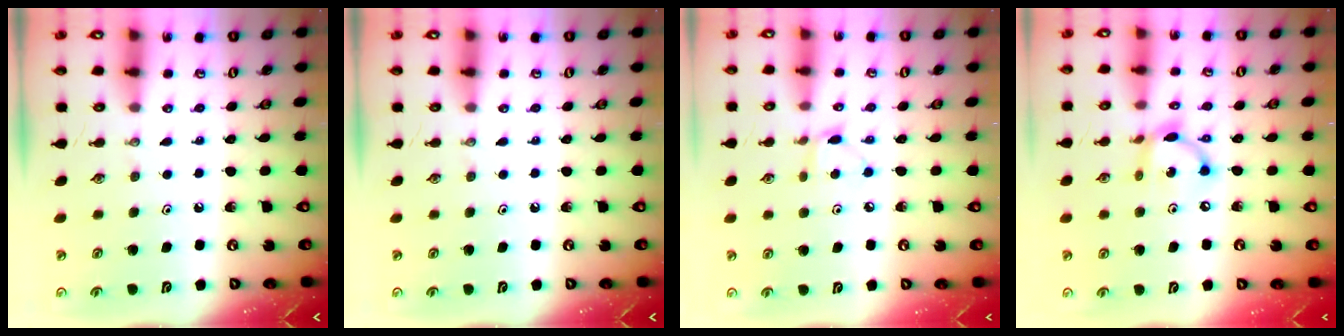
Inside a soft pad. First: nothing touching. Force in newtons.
{"total": 0.0}
{"total": 5.1, "press": 5.1, "slide": 0.6}
{"total": 9.9, "press": 9.9, "slide": 0.5}